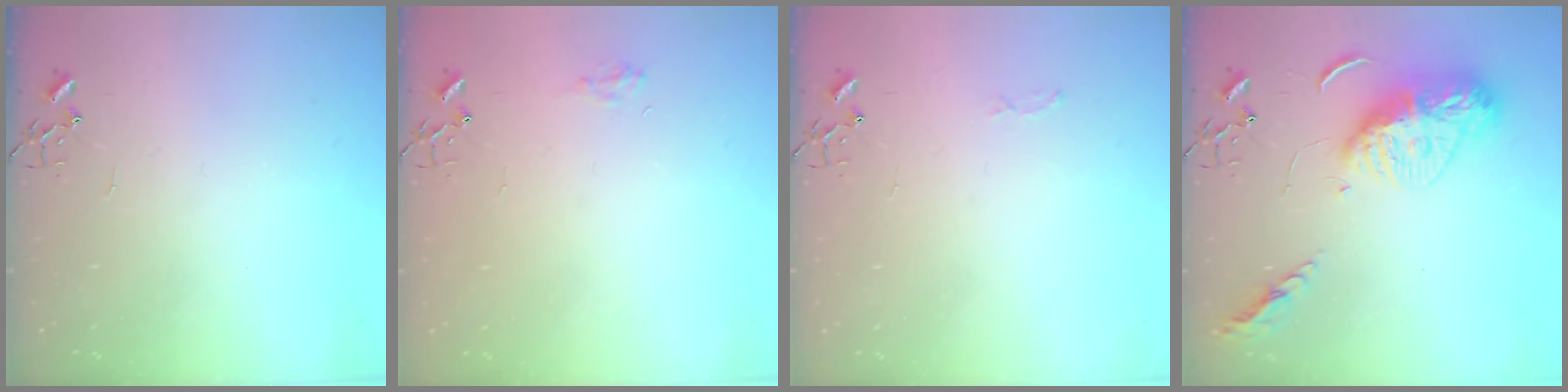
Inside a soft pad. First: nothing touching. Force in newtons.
{"total": 6.7, "press": 6.6, "slide": 0.7}
{"total": 2.8, "press": 2.8, "slide": 0.4}
{"total": 13.5, "press": 13.5, "slide": 1.2}